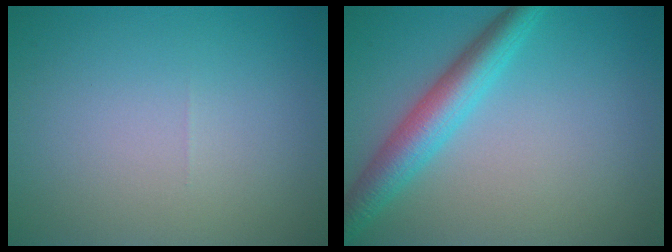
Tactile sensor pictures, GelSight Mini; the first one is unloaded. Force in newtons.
{"total": 4.7, "press": 4.7, "slide": 0.1}